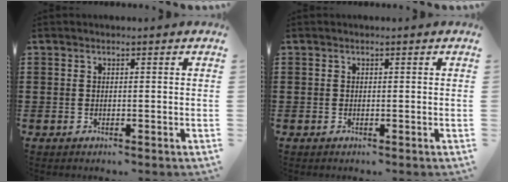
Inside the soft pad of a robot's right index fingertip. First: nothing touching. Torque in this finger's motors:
{"motor_torque": [0.08, -0.17, 0.00, 0.00]}